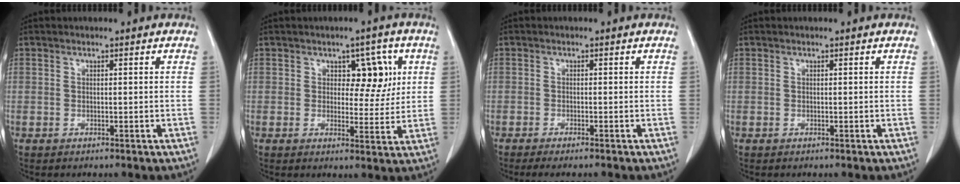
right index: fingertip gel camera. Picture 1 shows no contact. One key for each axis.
{"total": 5.9, "fx": 1.8, "fy": 3.5, "fz": 4.4, "tx": -0.042, "ty": 0.010, "tz": 0.027}
{"total": 4.2, "fx": -3.6, "fy": 0.3, "fz": 2.2, "tx": -0.025, "ty": -0.006, "tz": -0.049}
{"total": 0.0}